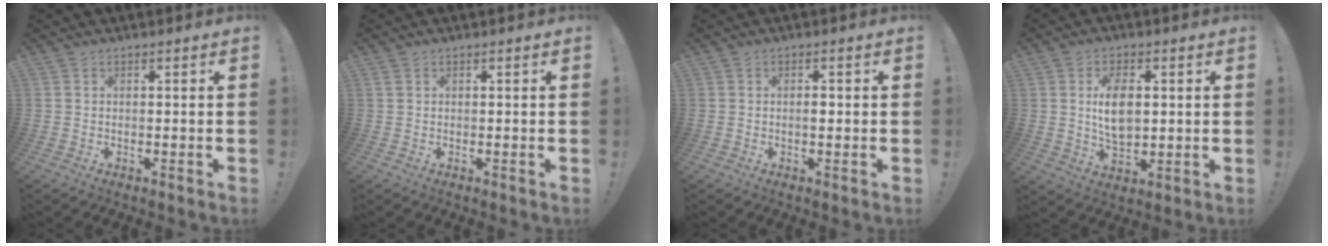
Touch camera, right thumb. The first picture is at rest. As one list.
[{"total": 0.8, "force": [0.4, 0.3, 0.5], "torque": [-0.017, 0.005, 0.010]}, {"total": 1.7, "force": [-0.2, 0.9, 1.5], "torque": [-0.017, 0.001, -0.007]}, {"total": 9.3, "force": [1.4, 5.4, 7.5], "torque": [-0.116, -0.005, 0.021]}]